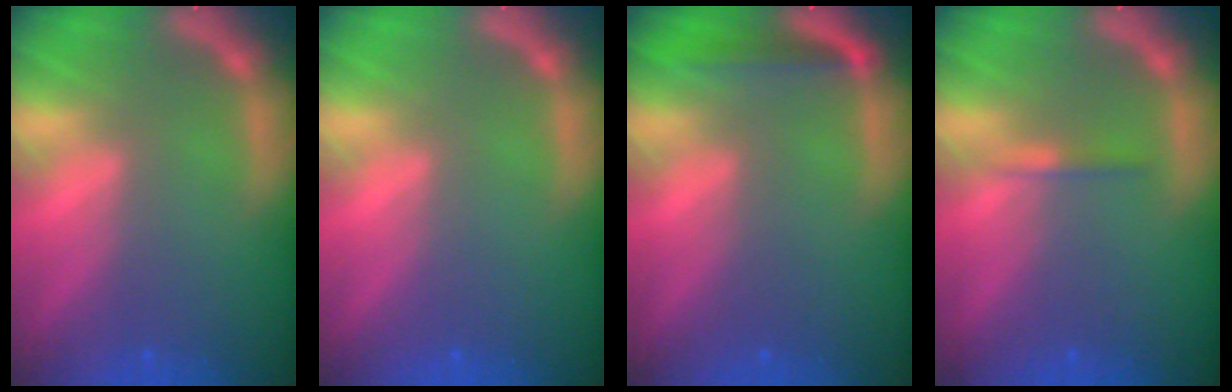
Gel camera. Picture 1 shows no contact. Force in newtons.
{"total": 0.0}
{"total": 2.5}
{"total": 0.9}